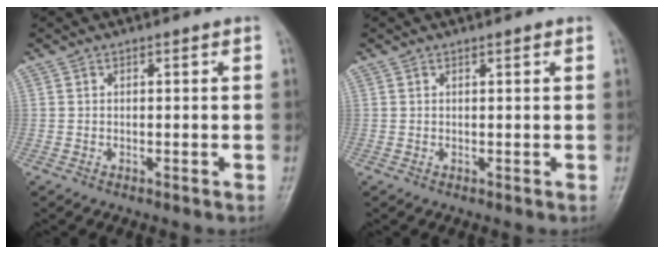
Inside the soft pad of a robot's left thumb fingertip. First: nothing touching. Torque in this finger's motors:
{"motor_torque": [-0.15, -0.04, -0.22, 0.11, 0.02]}